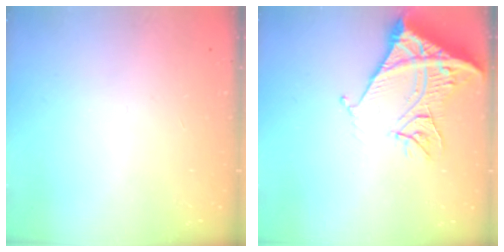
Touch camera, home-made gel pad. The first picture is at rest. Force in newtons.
{"total": 14.2, "press": 14.1, "slide": 1.5}